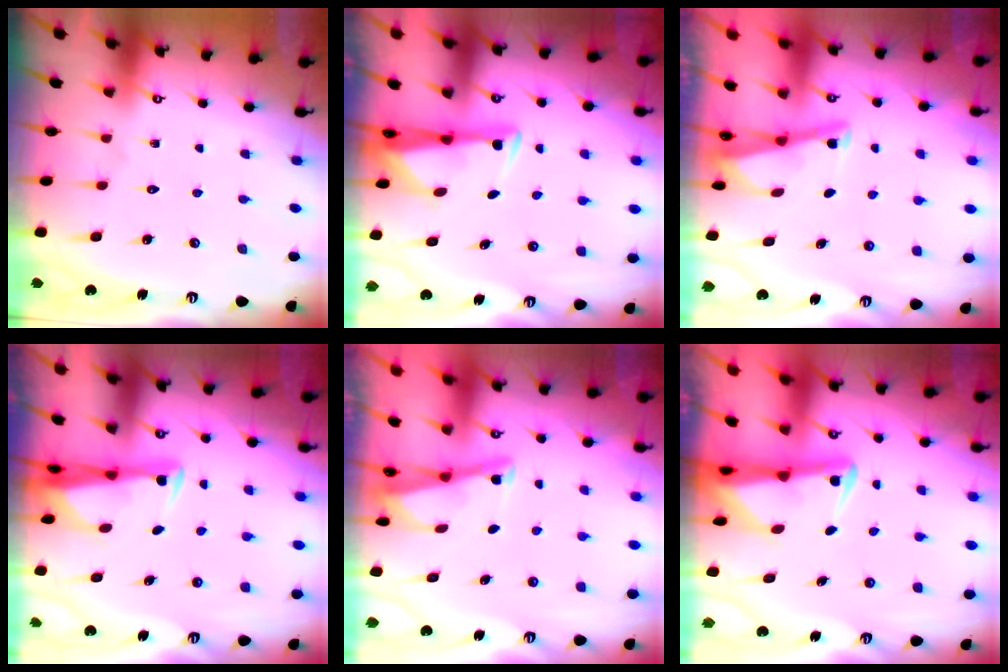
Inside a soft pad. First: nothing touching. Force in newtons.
{"total": 2.9, "press": 2.8, "slide": 0.9}
{"total": 2.8, "press": 2.8, "slide": 0.4}
{"total": 2.9, "press": 2.8, "slide": 0.6}
{"total": 2.8, "press": 2.8, "slide": 0.4}
{"total": 3.6, "press": 3.5, "slide": 0.7}